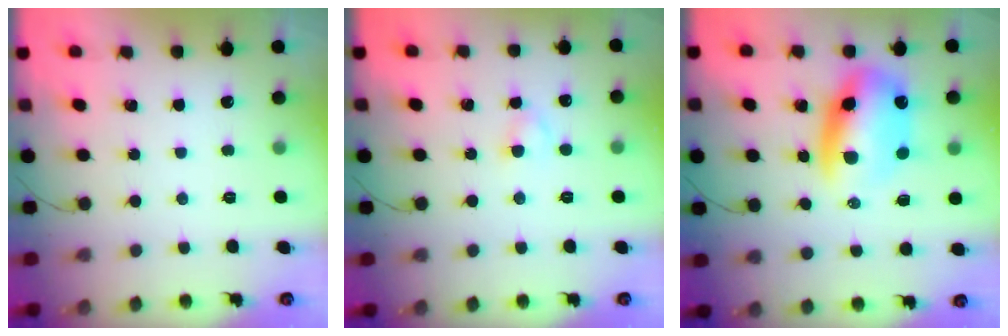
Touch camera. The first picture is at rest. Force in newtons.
{"total": 2.8, "press": 2.6, "slide": 1.1}
{"total": 12.5, "press": 12.1, "slide": 3.1}